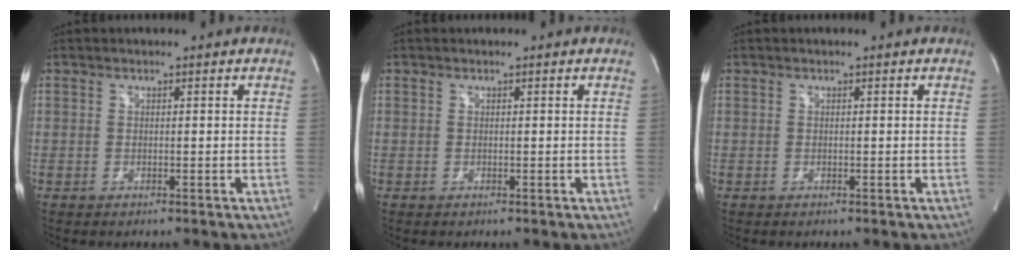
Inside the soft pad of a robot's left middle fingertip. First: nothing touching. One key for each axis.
{"total": 0.0}
{"total": 0.0}